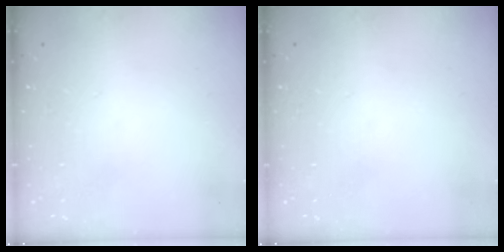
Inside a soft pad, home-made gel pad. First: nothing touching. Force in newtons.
{"total": 0.0}